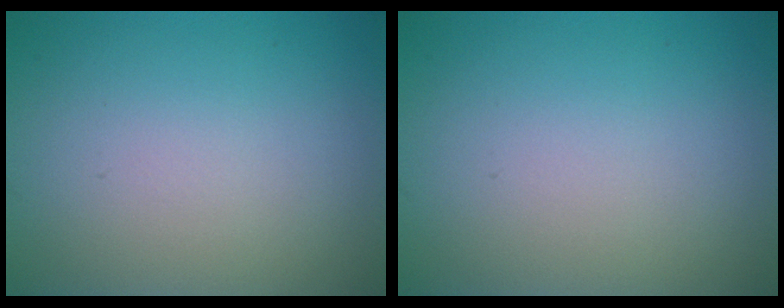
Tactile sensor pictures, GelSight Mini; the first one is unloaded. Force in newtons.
{"total": 0.0}